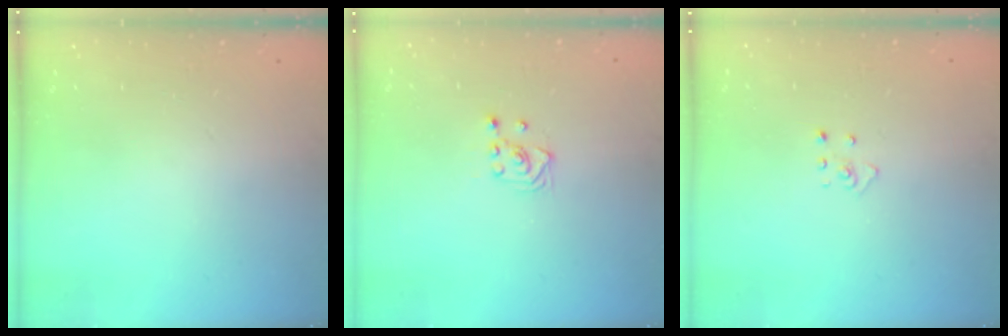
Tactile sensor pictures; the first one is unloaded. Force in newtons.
{"total": 3.0, "press": 2.6, "slide": 1.5}
{"total": 2.9, "press": 2.9, "slide": 0.2}